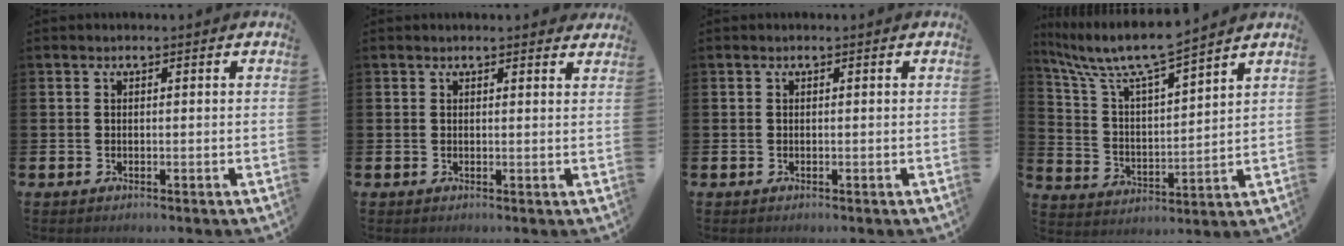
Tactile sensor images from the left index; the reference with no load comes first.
{"total": 1.1, "force": [1.0, 0.1, 0.1], "torque": [-0.002, 0.000, 0.019]}
{"total": 0.0}
{"total": 9.5, "force": [8.5, 1.2, 3.9], "torque": [-0.115, -0.051, 0.145]}